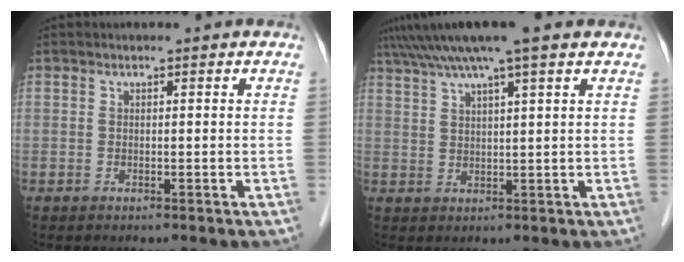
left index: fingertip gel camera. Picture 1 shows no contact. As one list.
[{"total": 9.6, "force": [7.3, -0.5, 6.2], "torque": [-0.110, 0.035, 0.110]}]